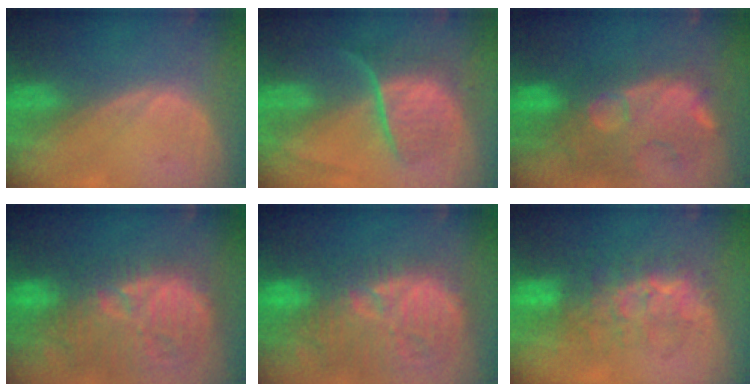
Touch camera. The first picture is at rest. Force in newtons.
{"total": 9.2, "press": 7.6, "slide": 5.2}
{"total": 12.9, "press": 11.3, "slide": 6.2}
{"total": 14.8, "press": 13.1, "slide": 6.9}
{"total": 14.8, "press": 13.1, "slide": 6.9}
{"total": 8.0, "press": 7.8, "slide": 1.5}